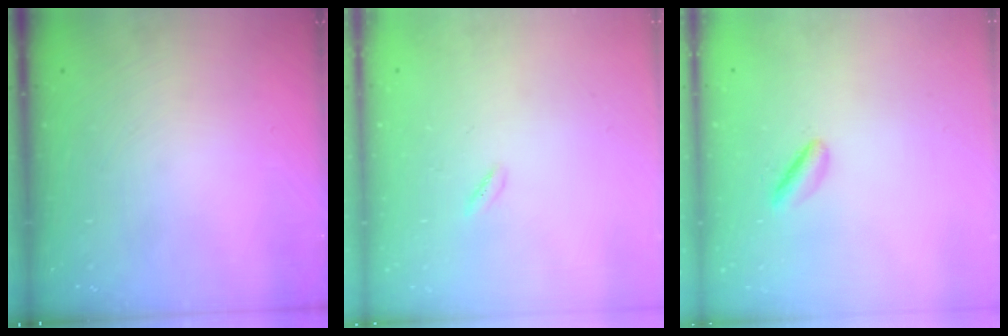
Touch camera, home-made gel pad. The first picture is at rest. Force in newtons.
{"total": 0.9, "press": 0.8, "slide": 0.5}
{"total": 2.7, "press": 2.5, "slide": 1.0}